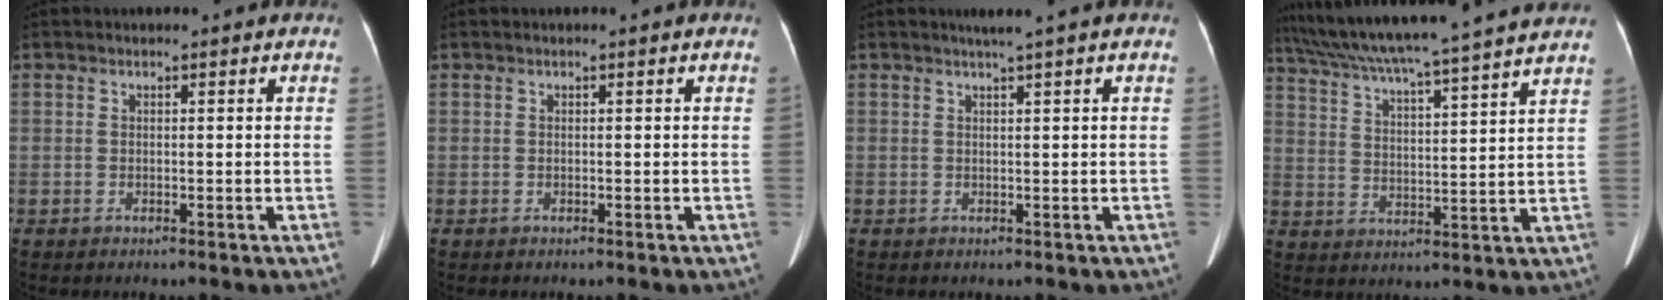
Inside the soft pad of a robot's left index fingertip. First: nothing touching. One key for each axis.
{"total": 0.0}
{"total": 0.8, "fx": 0.6, "fy": -0.2, "fz": 0.5, "tx": -0.010, "ty": 0.004, "tz": 0.015}
{"total": 22.3, "fx": 19.6, "fy": -0.7, "fz": 10.5, "tx": -0.189, "ty": 0.004, "tz": 0.285}